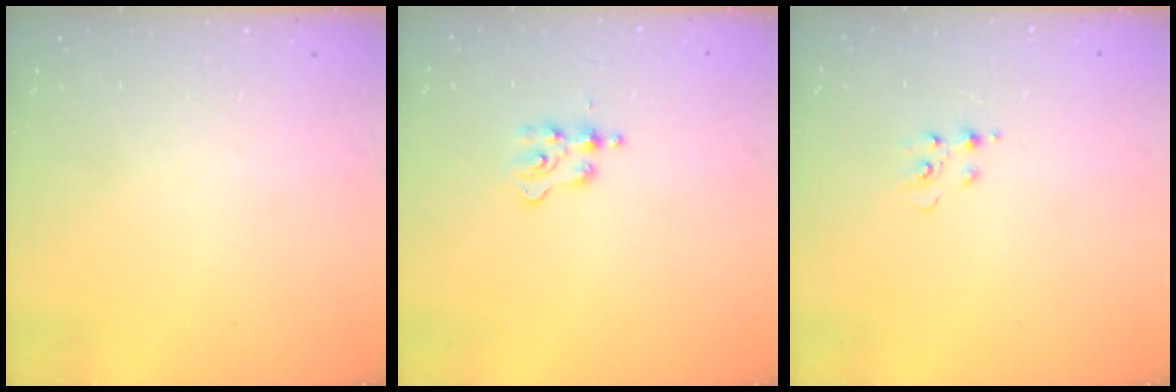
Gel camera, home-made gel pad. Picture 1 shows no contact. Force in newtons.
{"total": 2.4, "press": 2.4, "slide": 0.3}
{"total": 4.7, "press": 4.7, "slide": 0.5}